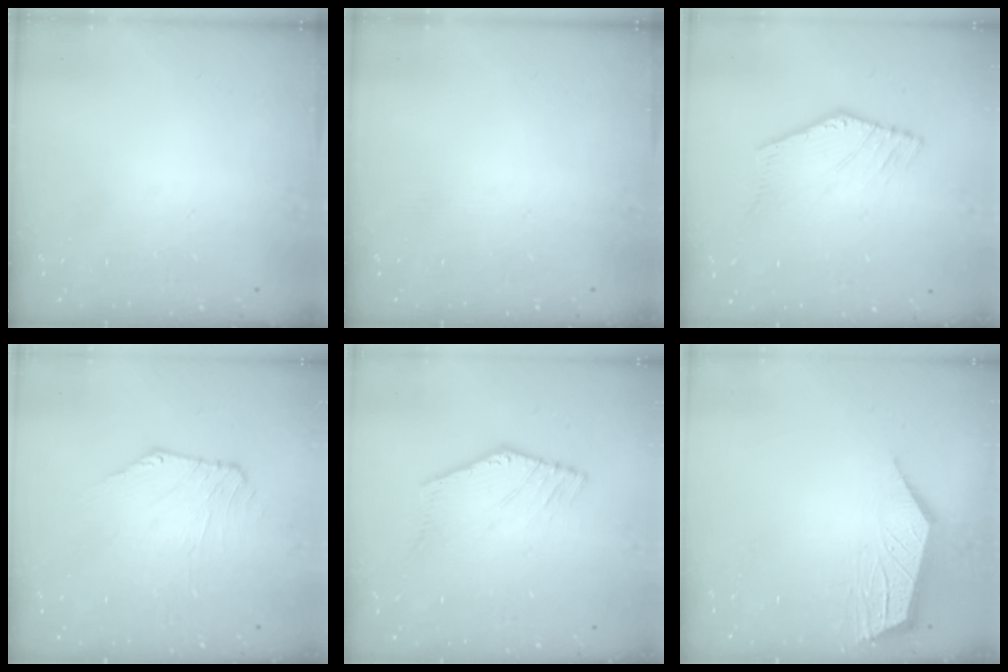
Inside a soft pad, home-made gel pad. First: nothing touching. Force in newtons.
{"total": 0.0}
{"total": 0.9, "press": 0.4, "slide": 0.8}
{"total": 1.1, "press": 1.1, "slide": 0.3}
{"total": 0.9, "press": 0.4, "slide": 0.8}
{"total": 5.5, "press": 5.4, "slide": 0.4}